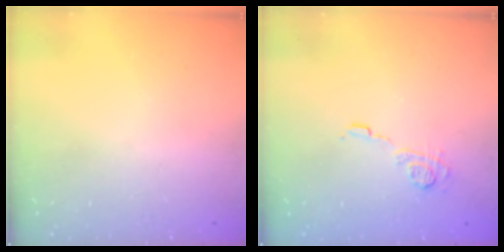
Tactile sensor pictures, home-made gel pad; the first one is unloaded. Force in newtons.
{"total": 9.5, "press": 9.5, "slide": 0.8}